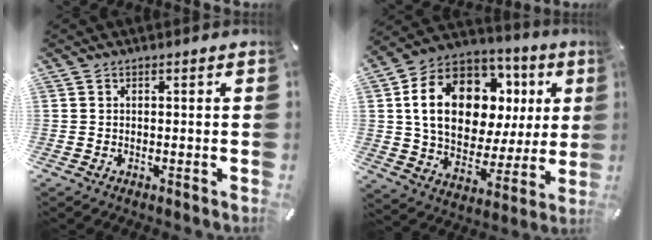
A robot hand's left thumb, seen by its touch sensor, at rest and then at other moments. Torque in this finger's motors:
{"motor_torque": [2.48, 2.53, 1.80, -0.97, 0.69]}